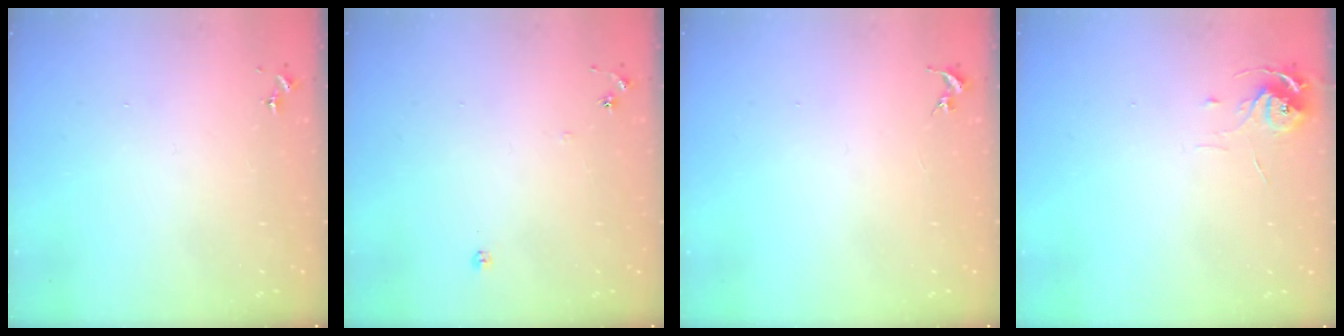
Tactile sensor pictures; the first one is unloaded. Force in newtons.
{"total": 6.1, "press": 6.1, "slide": 0.5}
{"total": 0.0}
{"total": 5.9, "press": 5.9, "slide": 0.5}